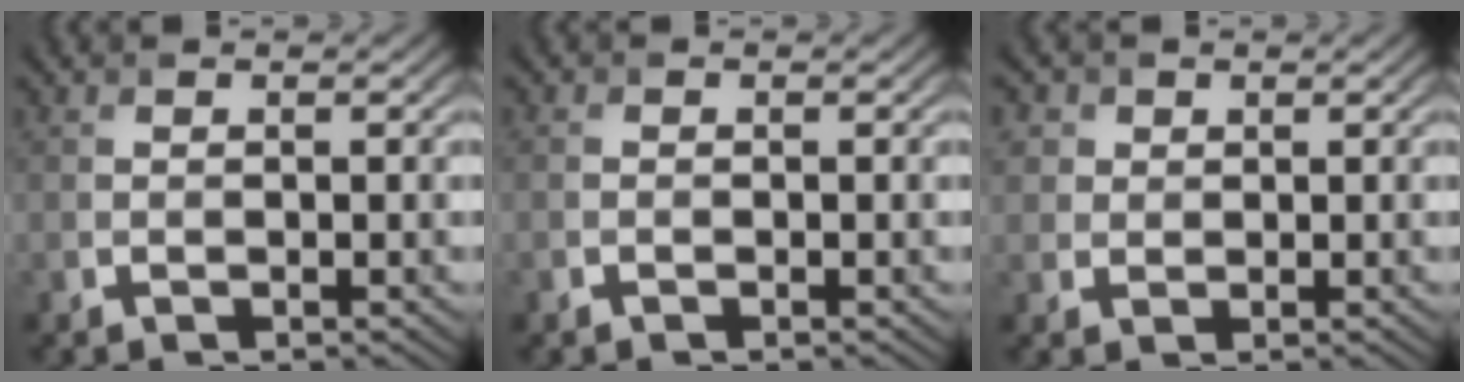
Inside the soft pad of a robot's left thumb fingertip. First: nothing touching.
{"total": 0.7, "force": [-0.4, 0.5, 0.2], "torque": [-0.007, -0.001, -0.010]}
{"total": 3.2, "force": [1.4, 2.7, 0.9], "torque": [-0.037, 0.000, 0.032]}